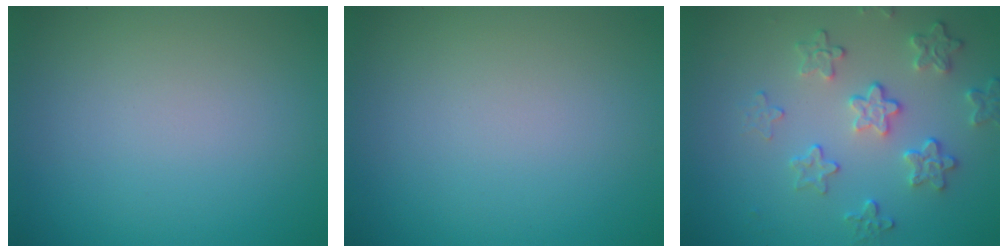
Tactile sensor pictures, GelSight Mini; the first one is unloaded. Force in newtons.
{"total": 0.0}
{"total": 3.9, "press": 3.2, "slide": 2.2}